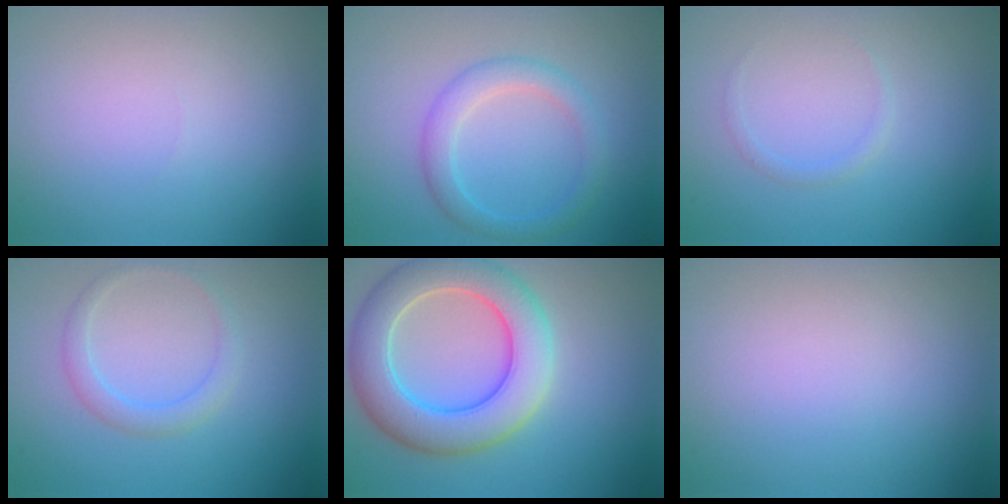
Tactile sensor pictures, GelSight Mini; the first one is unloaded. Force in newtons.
{"total": 3.0, "press": 3.0, "slide": 0.1}
{"total": 0.8, "press": 0.8, "slide": 0.0}
{"total": 1.9, "press": 1.9, "slide": 0.1}
{"total": 7.9, "press": 7.9, "slide": 0.5}
{"total": 0.0}